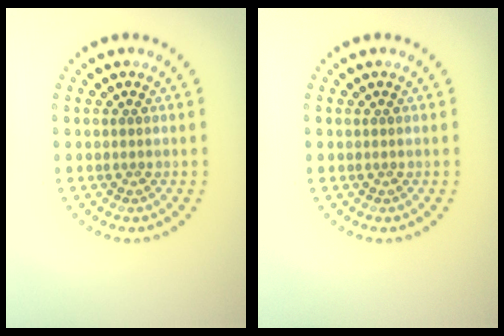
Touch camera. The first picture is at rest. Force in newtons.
{"total": 0.0}